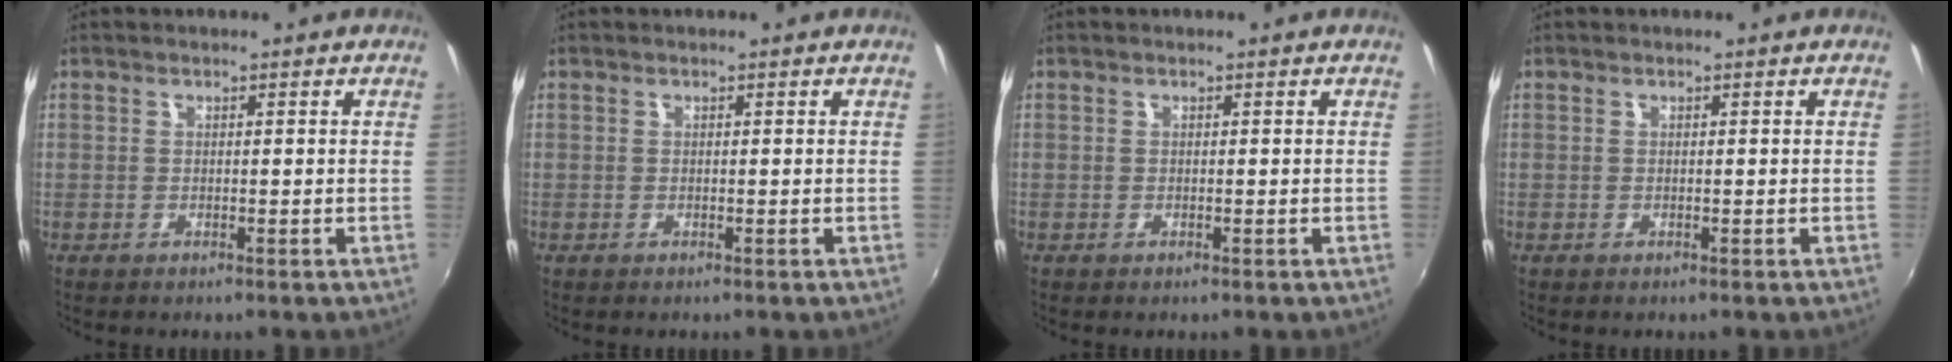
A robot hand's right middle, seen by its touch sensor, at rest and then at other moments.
{"total": 0.0}
{"total": 0.0}
{"total": 0.0}